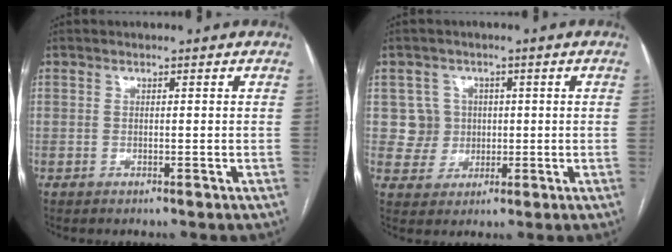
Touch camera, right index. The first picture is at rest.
{"total": 4.7, "force": [0.7, 4.7, 0.0], "torque": [0.007, 0.017, 0.018]}